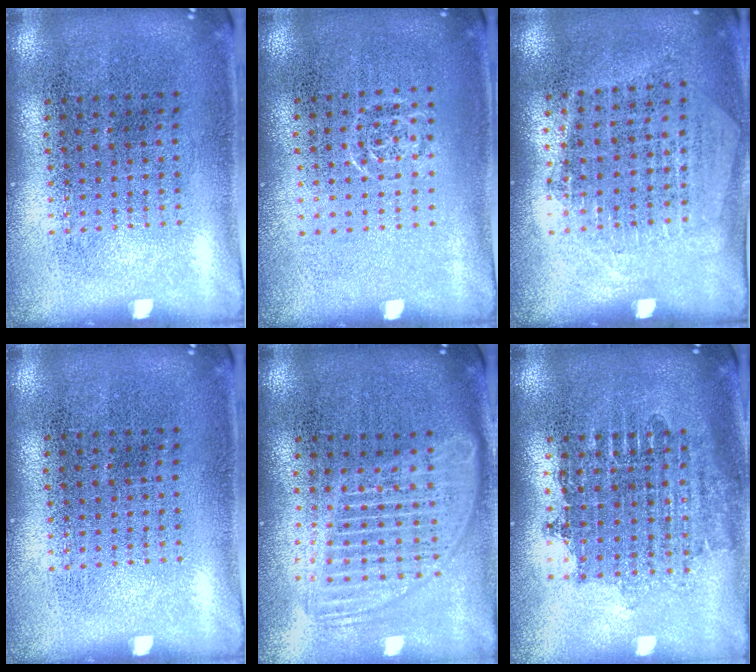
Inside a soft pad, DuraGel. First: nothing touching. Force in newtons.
{"total": 0.5, "press": 0.5, "slide": 0.2}
{"total": 1.3, "press": 1.1, "slide": 0.7}
{"total": 0.0}
{"total": 1.8, "press": 1.5, "slide": 0.9}
{"total": 1.6, "press": 1.3, "slide": 0.9}